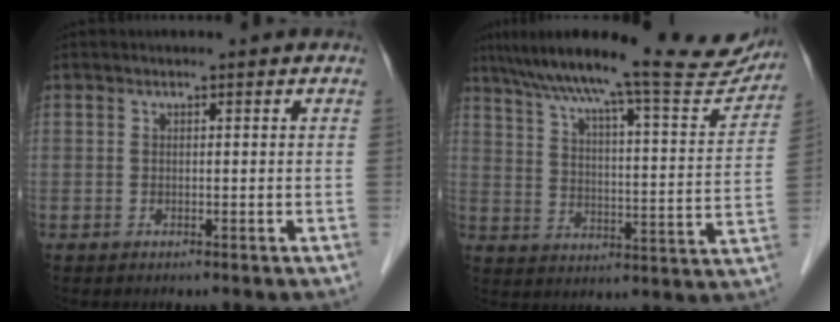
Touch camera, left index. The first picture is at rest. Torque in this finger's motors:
{"motor_torque": [1.00, -1.14, 0.46, 0.06]}